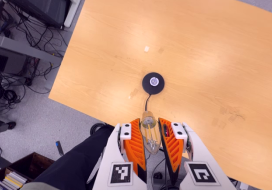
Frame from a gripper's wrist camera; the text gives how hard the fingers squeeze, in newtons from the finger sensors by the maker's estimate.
{"total": 21.3, "left": 23.9, "right": 18.7}